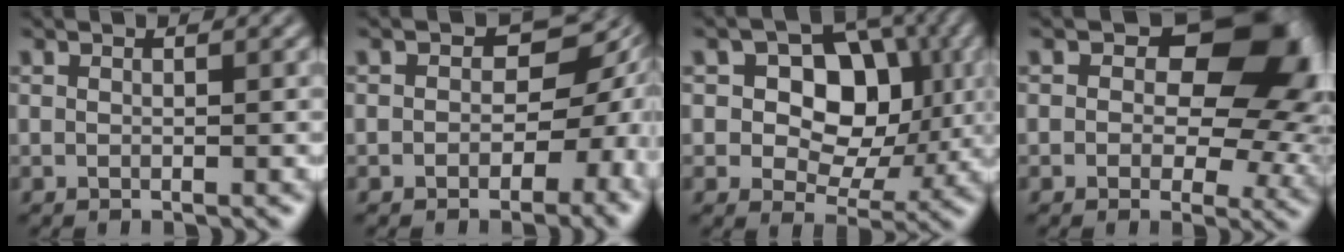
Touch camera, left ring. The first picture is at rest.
{"total": 11.1, "force": [-1.2, 7.8, 7.8], "torque": [-0.051, 0.000, -0.031]}
{"total": 7.7, "force": [0.9, 5.4, 5.4], "torque": [-0.084, 0.007, 0.014]}
{"total": 12.4, "force": [2.4, 8.0, 9.2], "torque": [-0.117, 0.003, 0.052]}